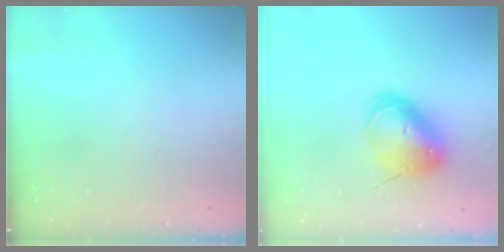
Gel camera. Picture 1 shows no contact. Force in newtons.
{"total": 9.0, "press": 8.9, "slide": 1.7}